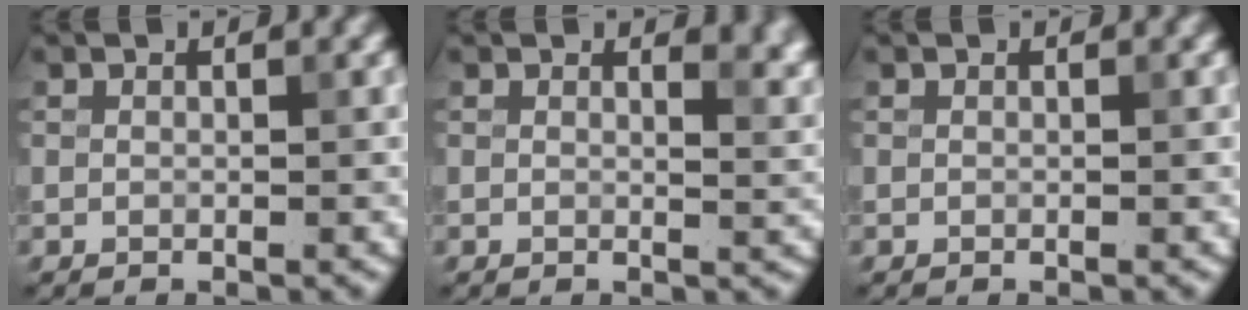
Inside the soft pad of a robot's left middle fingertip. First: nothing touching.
{"total": 3.2, "force": [2.2, 1.4, 1.9], "torque": [-0.013, -0.003, 0.027]}
{"total": 0.0}